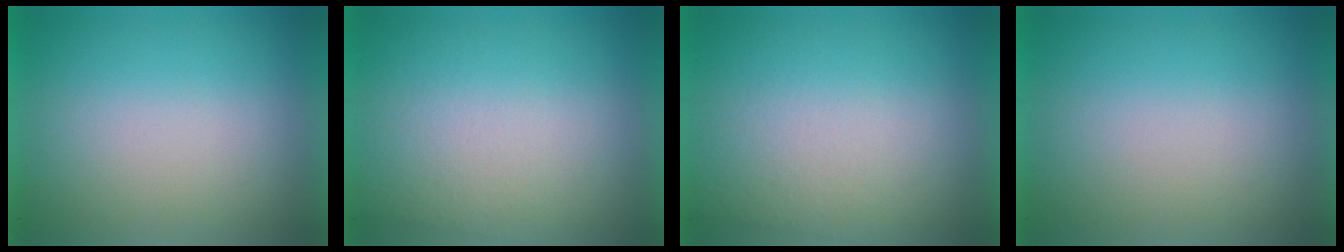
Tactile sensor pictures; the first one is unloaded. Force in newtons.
{"total": 2.4}
{"total": 2.4}
{"total": 0.0}